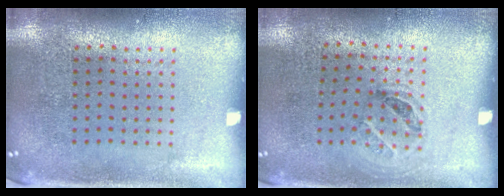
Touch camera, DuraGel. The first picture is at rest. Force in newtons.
{"total": 1.0, "press": 0.7, "slide": 0.7}